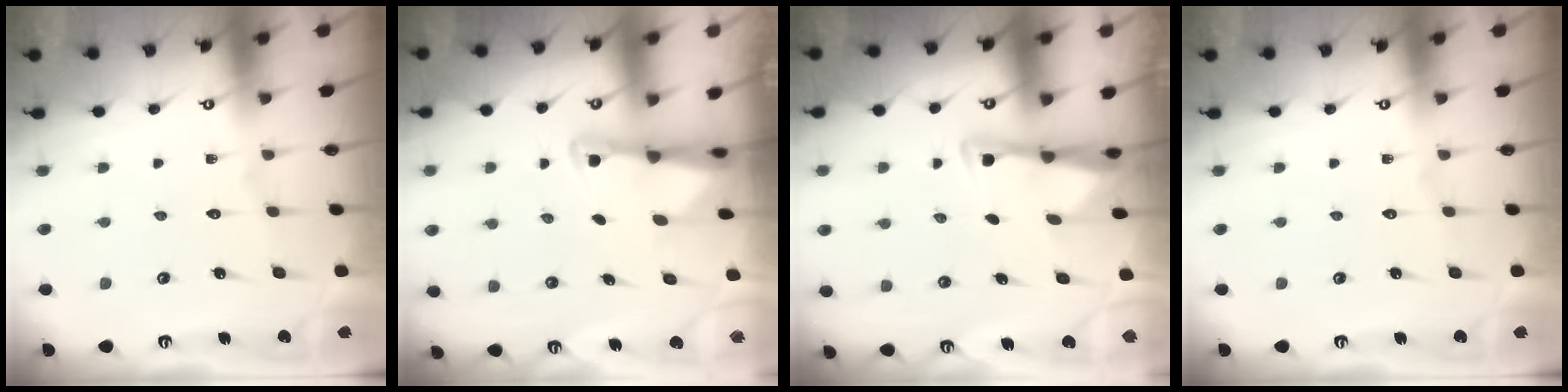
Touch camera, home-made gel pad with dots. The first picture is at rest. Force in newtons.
{"total": 2.4, "press": 2.3, "slide": 0.5}
{"total": 3.1, "press": 3.1, "slide": 0.4}
{"total": 0.0}